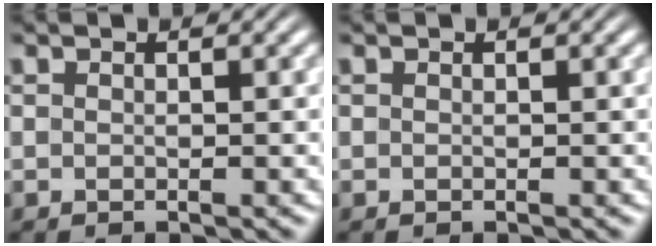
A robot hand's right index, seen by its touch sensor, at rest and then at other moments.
{"total": 0.0}